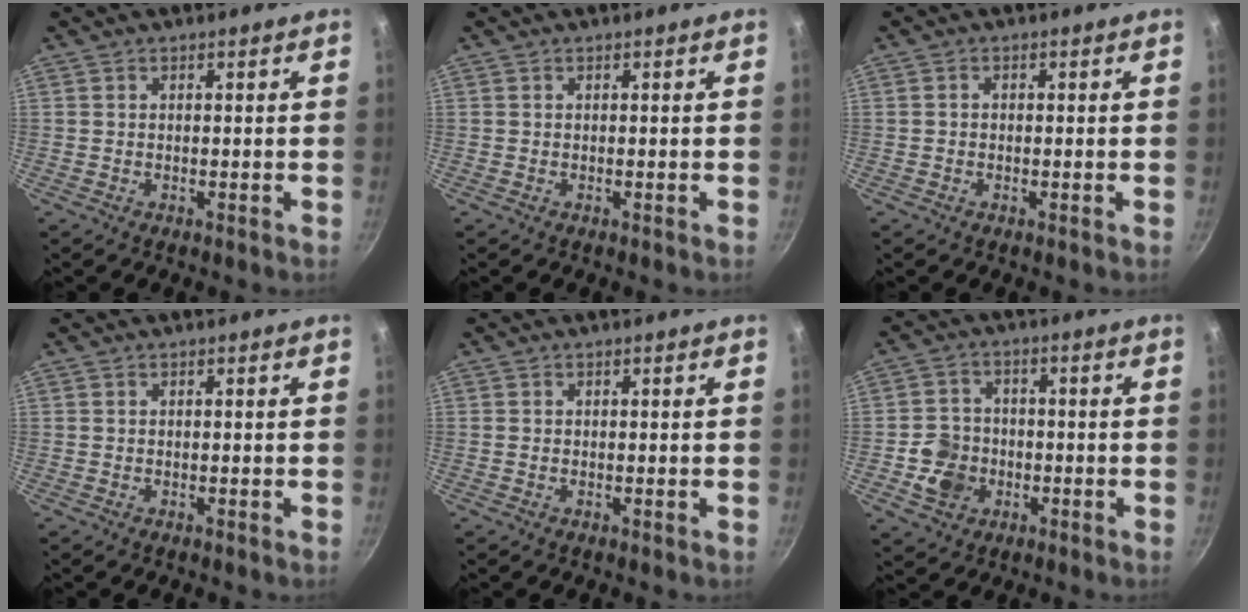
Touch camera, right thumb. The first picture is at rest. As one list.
[{"total": 0.0}, {"total": 0.8, "force": [-0.2, 0.7, 0.4], "torque": [-0.007, 0.004, -0.004]}, {"total": 0.0}, {"total": 0.0}, {"total": 7.4, "force": [-2.0, 6.5, 2.9], "torque": [-0.029, 0.024, -0.040]}]